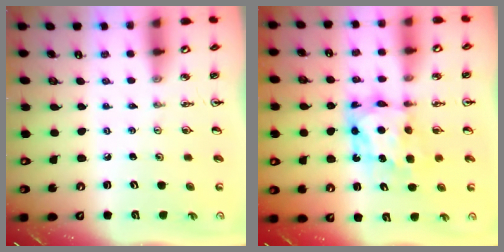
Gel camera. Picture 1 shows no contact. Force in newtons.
{"total": 7.2, "press": 7.1, "slide": 0.7}